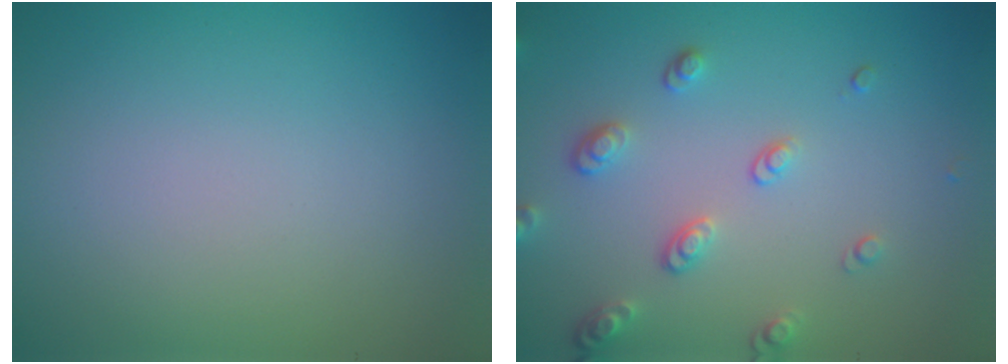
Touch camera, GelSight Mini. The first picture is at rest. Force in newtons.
{"total": 2.6, "press": 2.4, "slide": 0.9}